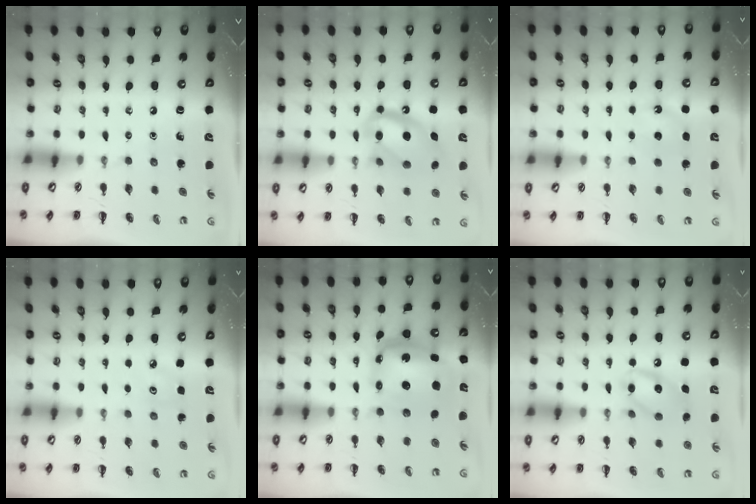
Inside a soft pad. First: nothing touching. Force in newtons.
{"total": 14.9, "press": 14.6, "slide": 3.1}
{"total": 6.0, "press": 5.7, "slide": 1.8}
{"total": 5.4, "press": 5.2, "slide": 1.7}
{"total": 6.6, "press": 6.3, "slide": 2.0}
{"total": 11.9, "press": 11.8, "slide": 1.0}